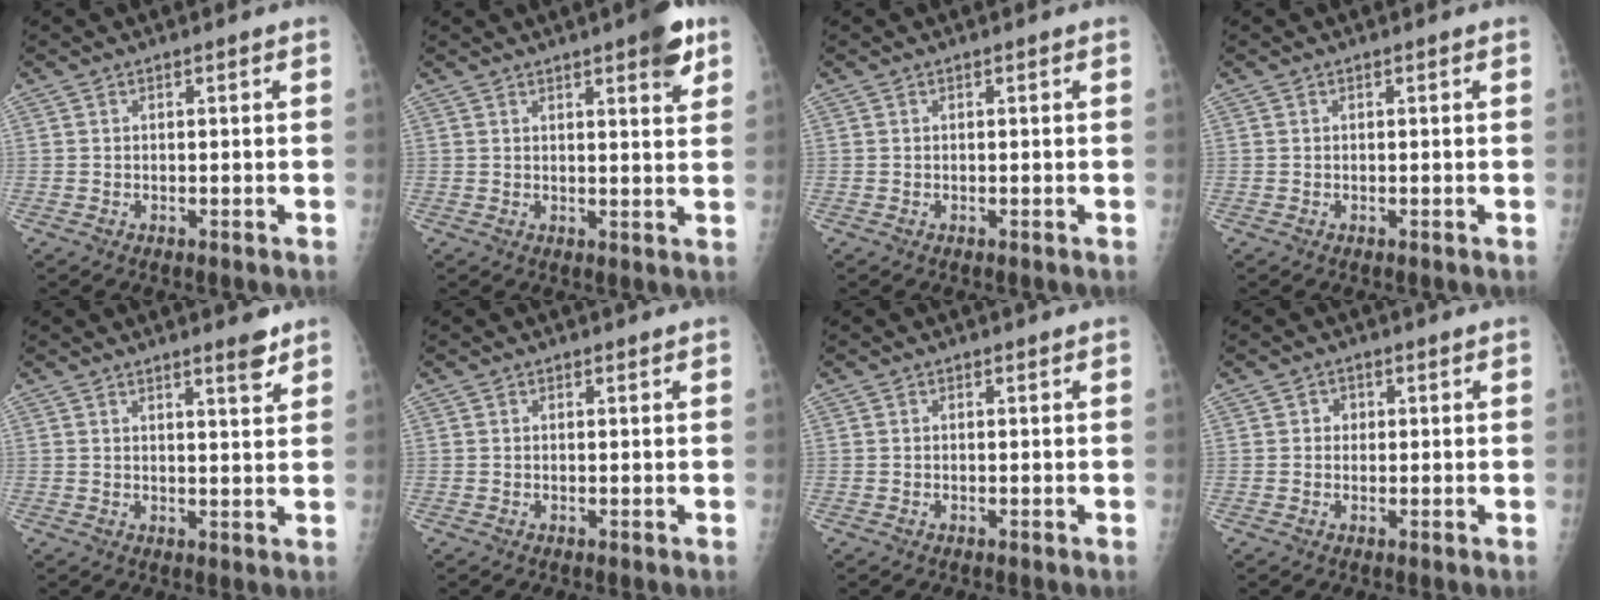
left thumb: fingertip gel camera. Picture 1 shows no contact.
{"total": 6.4, "force": [3.8, 1.6, 4.9], "torque": [-0.052, -0.015, 0.044]}
{"total": 0.0}
{"total": 0.0}
{"total": 3.8, "force": [2.9, 0.6, 2.4], "torque": [-0.026, -0.022, 0.040]}
{"total": 0.0}
{"total": 0.0}
{"total": 1.5, "force": [0.3, 1.4, 0.4], "torque": [0.008, 0.004, 0.001]}